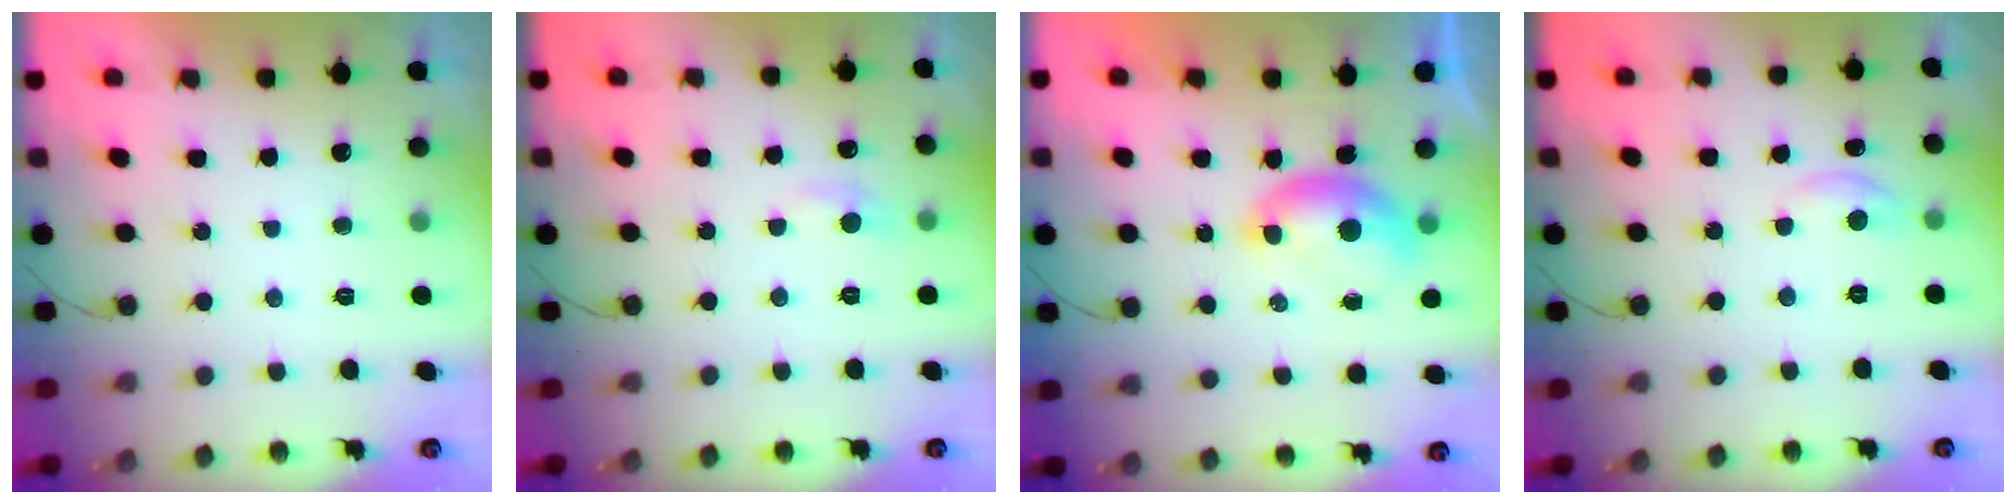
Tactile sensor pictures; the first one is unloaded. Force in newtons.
{"total": 5.5, "press": 5.4, "slide": 0.8}
{"total": 6.7, "press": 6.6, "slide": 0.9}
{"total": 3.8, "press": 3.8, "slide": 0.5}